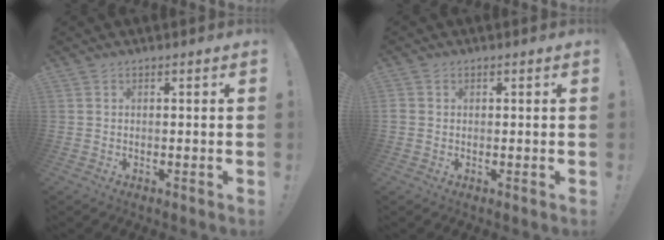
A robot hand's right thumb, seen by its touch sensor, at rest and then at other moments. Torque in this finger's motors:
{"motor_torque": [0.07, 0.15, -0.02, 0.05, 0.06]}